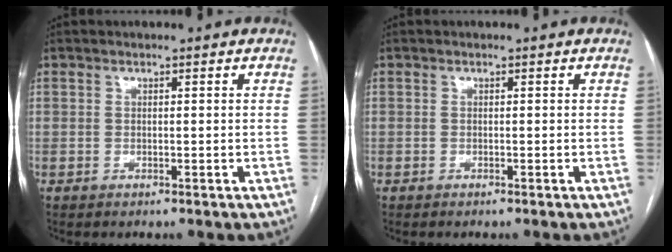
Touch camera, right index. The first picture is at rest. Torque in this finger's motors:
{"motor_torque": [0.10, 0.01, -0.02, 0.00]}